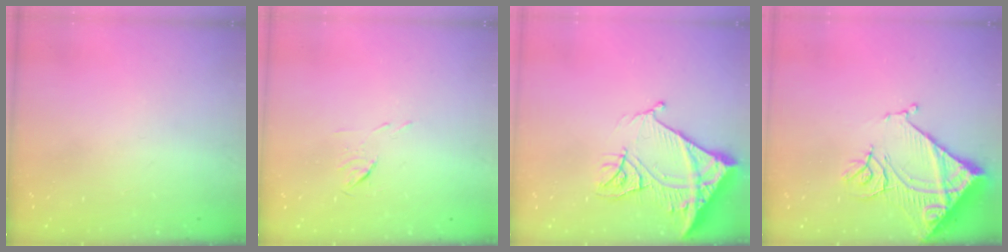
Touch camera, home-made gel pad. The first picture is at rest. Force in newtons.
{"total": 4.1, "press": 3.9, "slide": 1.2}
{"total": 15.3, "press": 15.2, "slide": 1.7}
{"total": 15.3, "press": 15.2, "slide": 1.8}